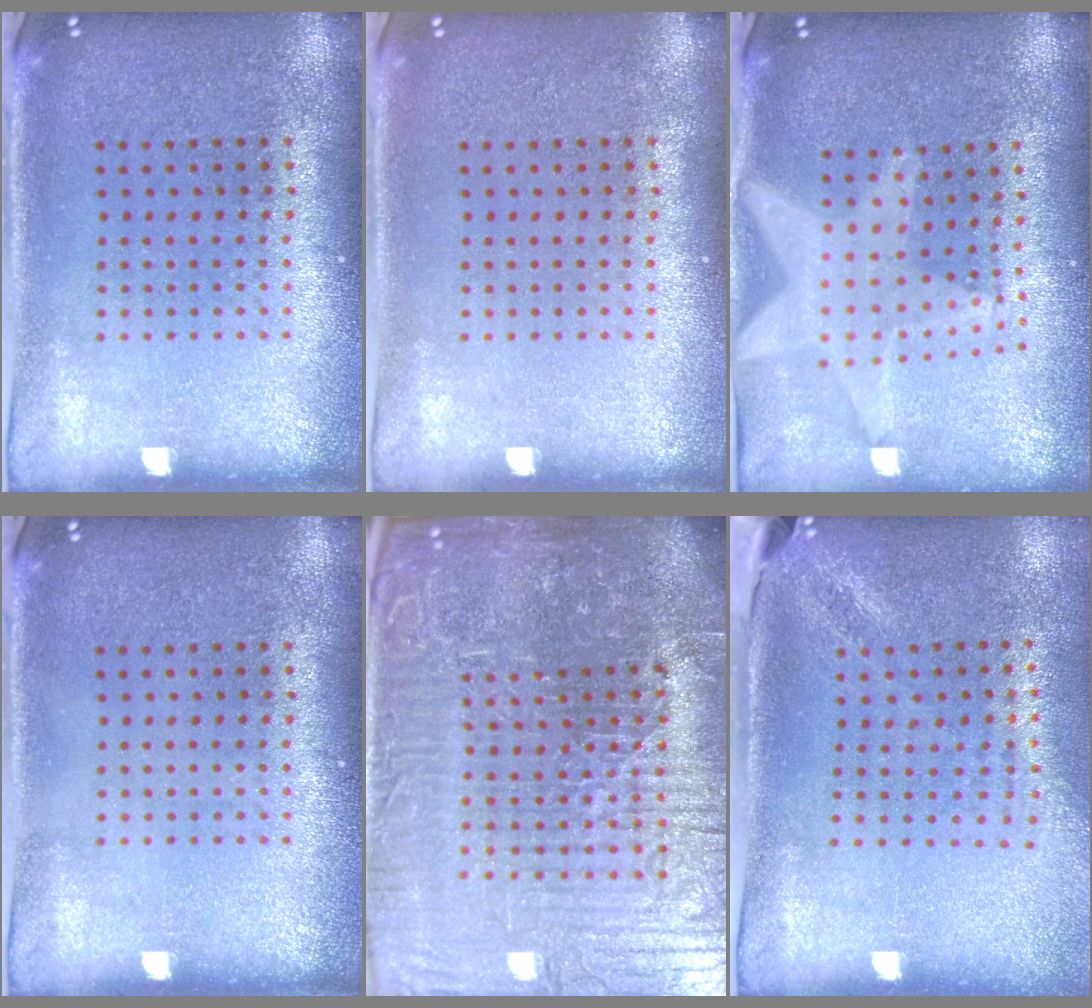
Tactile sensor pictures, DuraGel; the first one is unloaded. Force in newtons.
{"total": 0.0}
{"total": 1.9, "press": 1.6, "slide": 0.8}
{"total": 0.0}
{"total": 7.9, "press": 7.0, "slide": 3.6}
{"total": 1.9, "press": 1.5, "slide": 1.2}